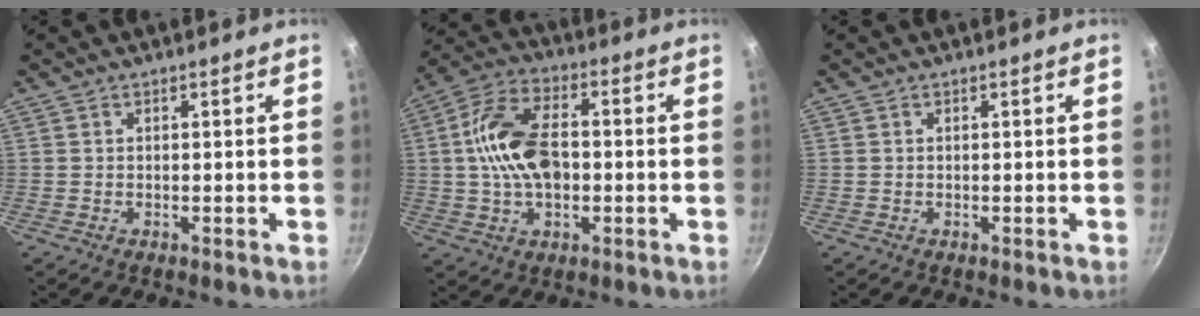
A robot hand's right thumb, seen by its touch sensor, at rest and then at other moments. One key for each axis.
{"total": 14.3, "fx": 0.0, "fy": 8.6, "fz": 11.5, "tx": -0.201, "ty": 0.029, "tz": -0.015}
{"total": 0.0}